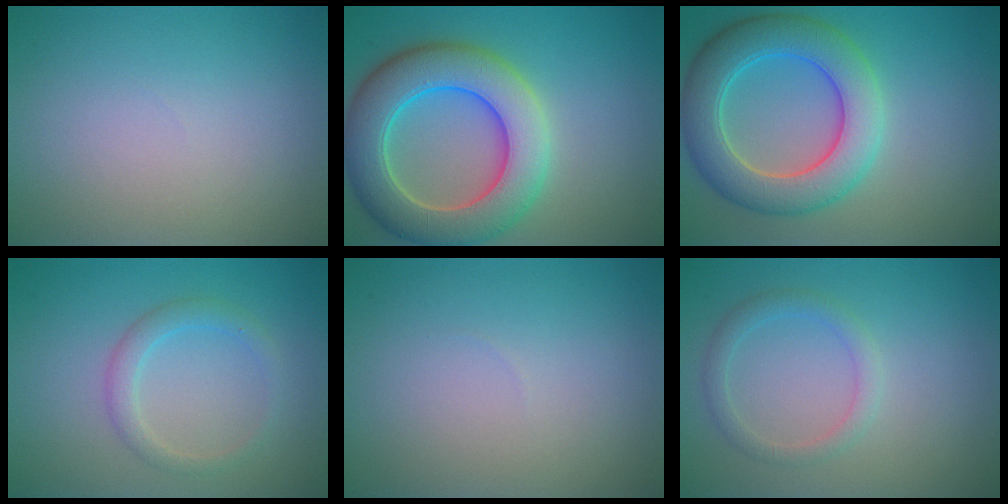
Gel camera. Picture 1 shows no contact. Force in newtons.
{"total": 9.6, "press": 9.6, "slide": 0.4}
{"total": 7.7, "press": 7.7, "slide": 0.2}
{"total": 2.0, "press": 2.0, "slide": 0.2}
{"total": 0.0}
{"total": 1.9, "press": 1.9, "slide": 0.1}